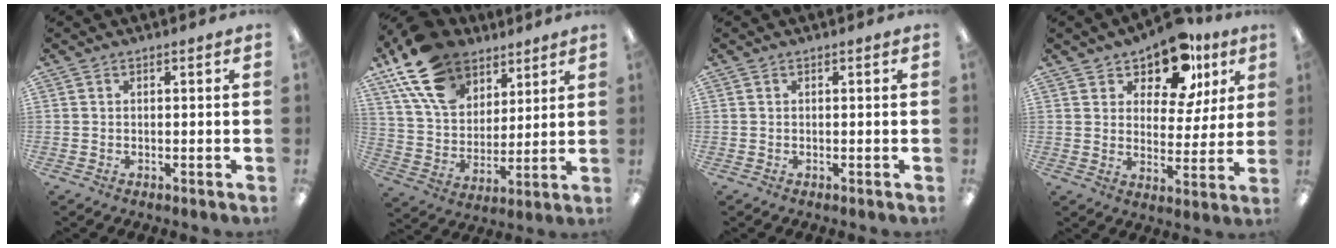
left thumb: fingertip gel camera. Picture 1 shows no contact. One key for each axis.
{"total": 18.7, "fx": 12.2, "fy": 11.5, "fz": 8.3, "tx": -0.174, "ty": -0.051, "tz": 0.231}
{"total": 0.0}
{"total": 12.9, "fx": 9.6, "fy": 6.5, "fz": 5.8, "tx": -0.100, "ty": -0.052, "tz": 0.172}